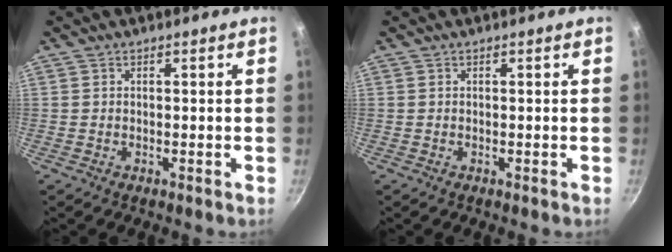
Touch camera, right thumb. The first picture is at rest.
{"total": 0.0}